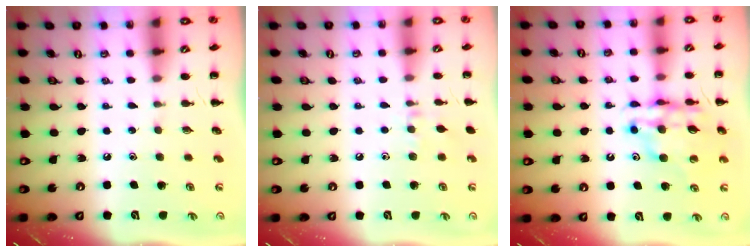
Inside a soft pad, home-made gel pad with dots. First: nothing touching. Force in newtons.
{"total": 6.4, "press": 6.1, "slide": 1.8}
{"total": 12.4, "press": 11.8, "slide": 3.6}